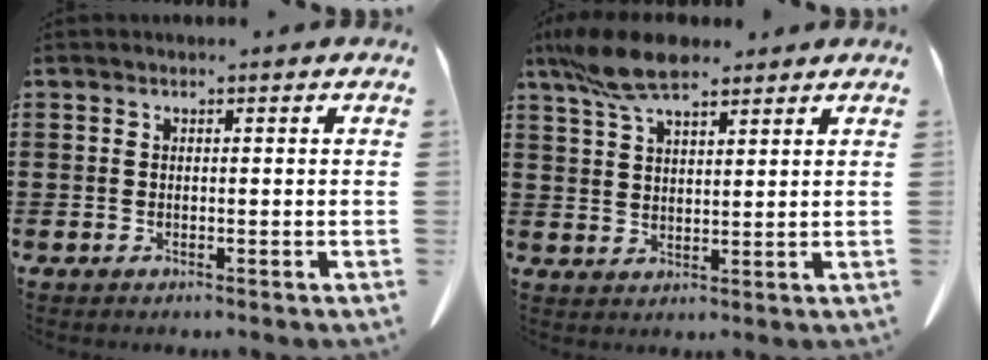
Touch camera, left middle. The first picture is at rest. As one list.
[{"total": 8.4, "force": [6.3, 2.7, 4.8], "torque": [-0.112, -0.005, 0.119]}]